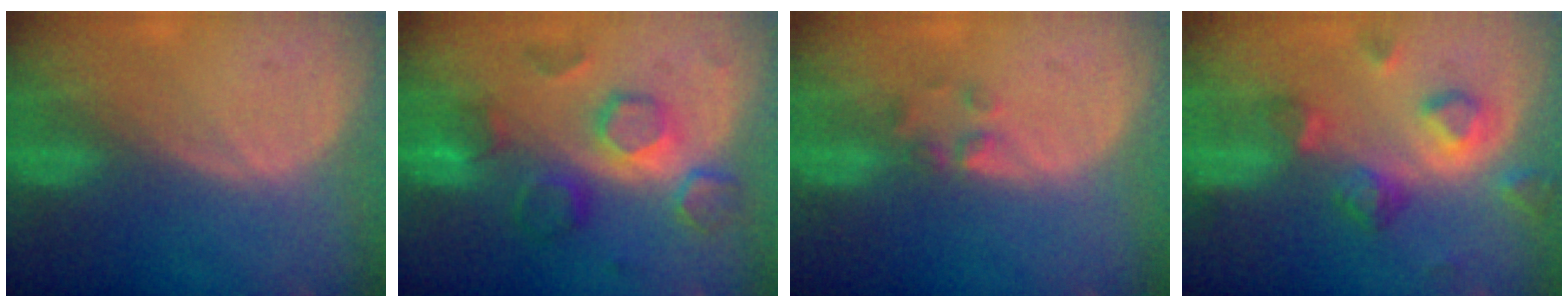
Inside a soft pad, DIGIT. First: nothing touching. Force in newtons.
{"total": 8.4, "press": 8.3, "slide": 1.3}
{"total": 2.0, "press": 1.9, "slide": 0.8}
{"total": 7.3, "press": 6.9, "slide": 2.5}